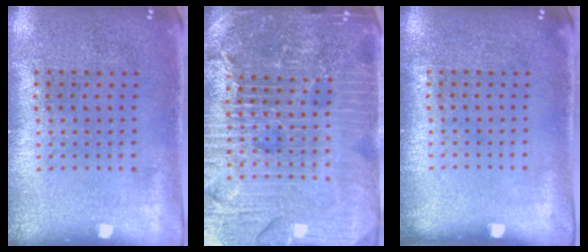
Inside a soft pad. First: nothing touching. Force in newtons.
{"total": 5.4, "press": 4.9, "slide": 2.3}
{"total": 0.0}